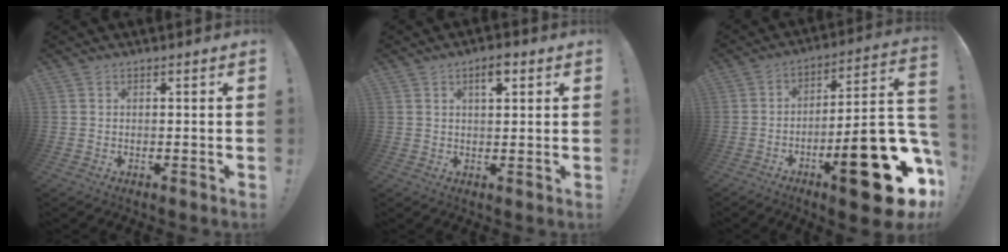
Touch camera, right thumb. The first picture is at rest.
{"total": 4.3, "force": [2.0, 1.8, 3.3], "torque": [-0.042, -0.006, 0.028]}
{"total": 26.0, "force": [-11.4, 7.2, 22.3], "torque": [-0.277, 0.060, -0.170]}